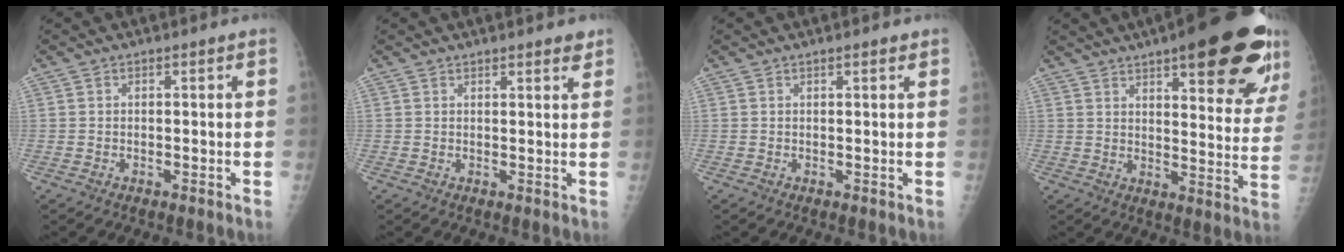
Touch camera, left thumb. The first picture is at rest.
{"total": 2.8, "force": [2.4, 0.6, 1.4], "torque": [-0.004, -0.008, 0.029]}
{"total": 1.2, "force": [0.9, 0.3, 0.8], "torque": [-0.010, -0.002, 0.012]}
{"total": 25.1, "force": [14.8, 6.9, 19.1], "torque": [-0.218, -0.041, 0.189]}